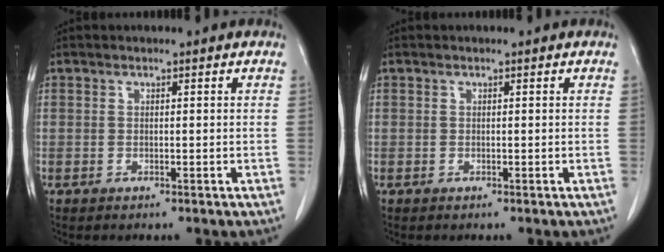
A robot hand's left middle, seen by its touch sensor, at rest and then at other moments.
{"total": 0.0}